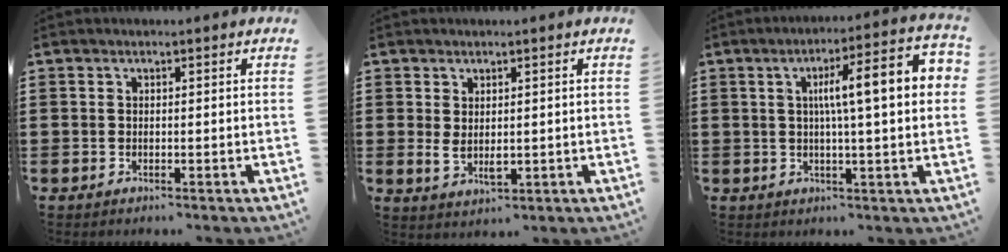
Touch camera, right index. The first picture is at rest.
{"total": 2.8, "force": [0.3, 1.3, 2.4], "torque": [-0.055, -0.003, 0.004]}
{"total": 10.5, "force": [1.8, 1.4, 10.3], "torque": [-0.175, 0.002, 0.021]}